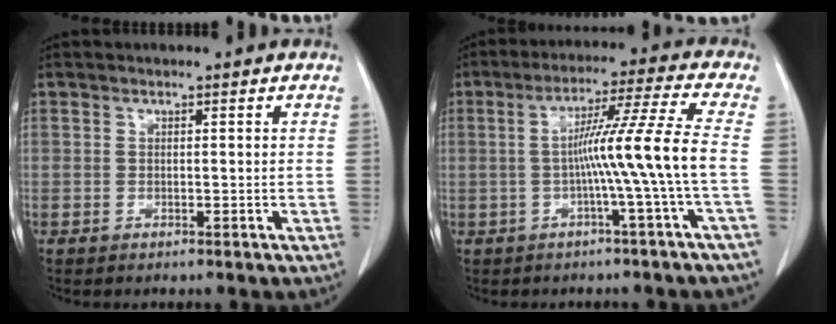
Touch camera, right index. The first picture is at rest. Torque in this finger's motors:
{"motor_torque": [1.34, -0.52, 0.77, 0.21]}